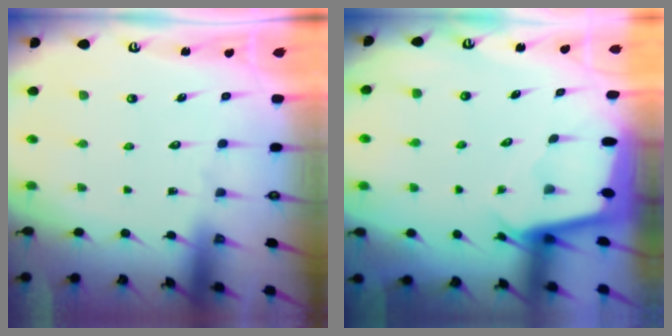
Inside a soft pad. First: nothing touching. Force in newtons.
{"total": 2.0, "press": 2.0, "slide": 0.1}